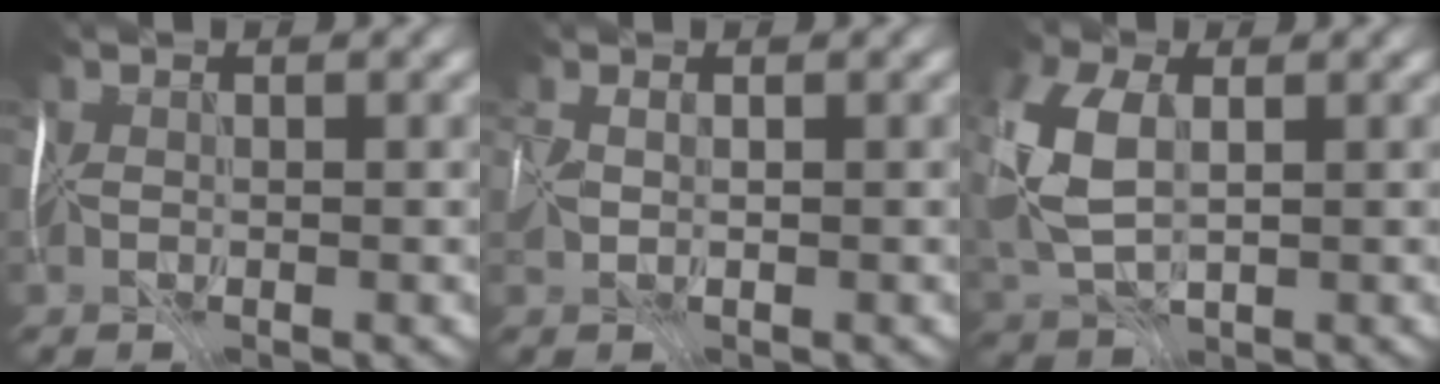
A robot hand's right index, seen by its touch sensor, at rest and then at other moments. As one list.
[{"total": 0.7, "force": [0.4, -0.4, -0.4], "torque": [0.017, 0.000, 0.017]}, {"total": 5.7, "force": [0.9, 3.6, 4.3], "torque": [-0.132, 0.007, 0.023]}]